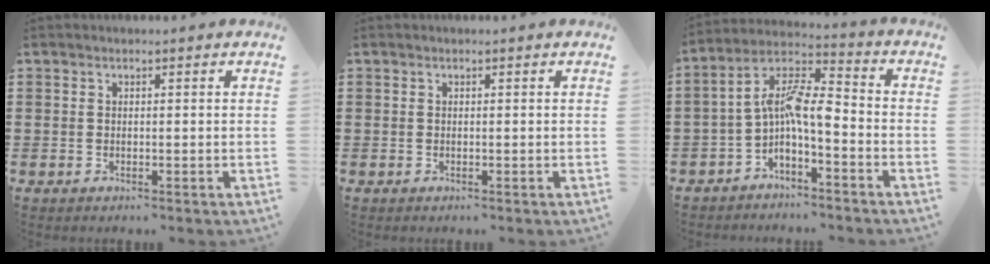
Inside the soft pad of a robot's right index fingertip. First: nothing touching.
{"total": 0.0}
{"total": 8.1, "force": [-1.1, 2.8, 7.6], "torque": [-0.161, -0.003, -0.027]}